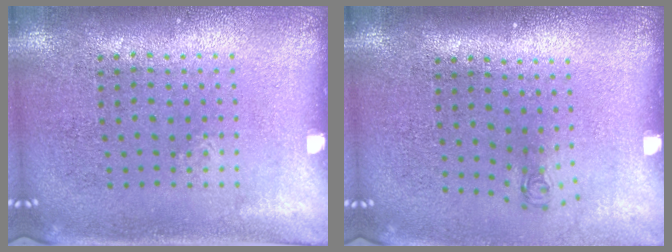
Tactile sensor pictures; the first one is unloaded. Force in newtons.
{"total": 0.8, "press": 0.4, "slide": 0.7}